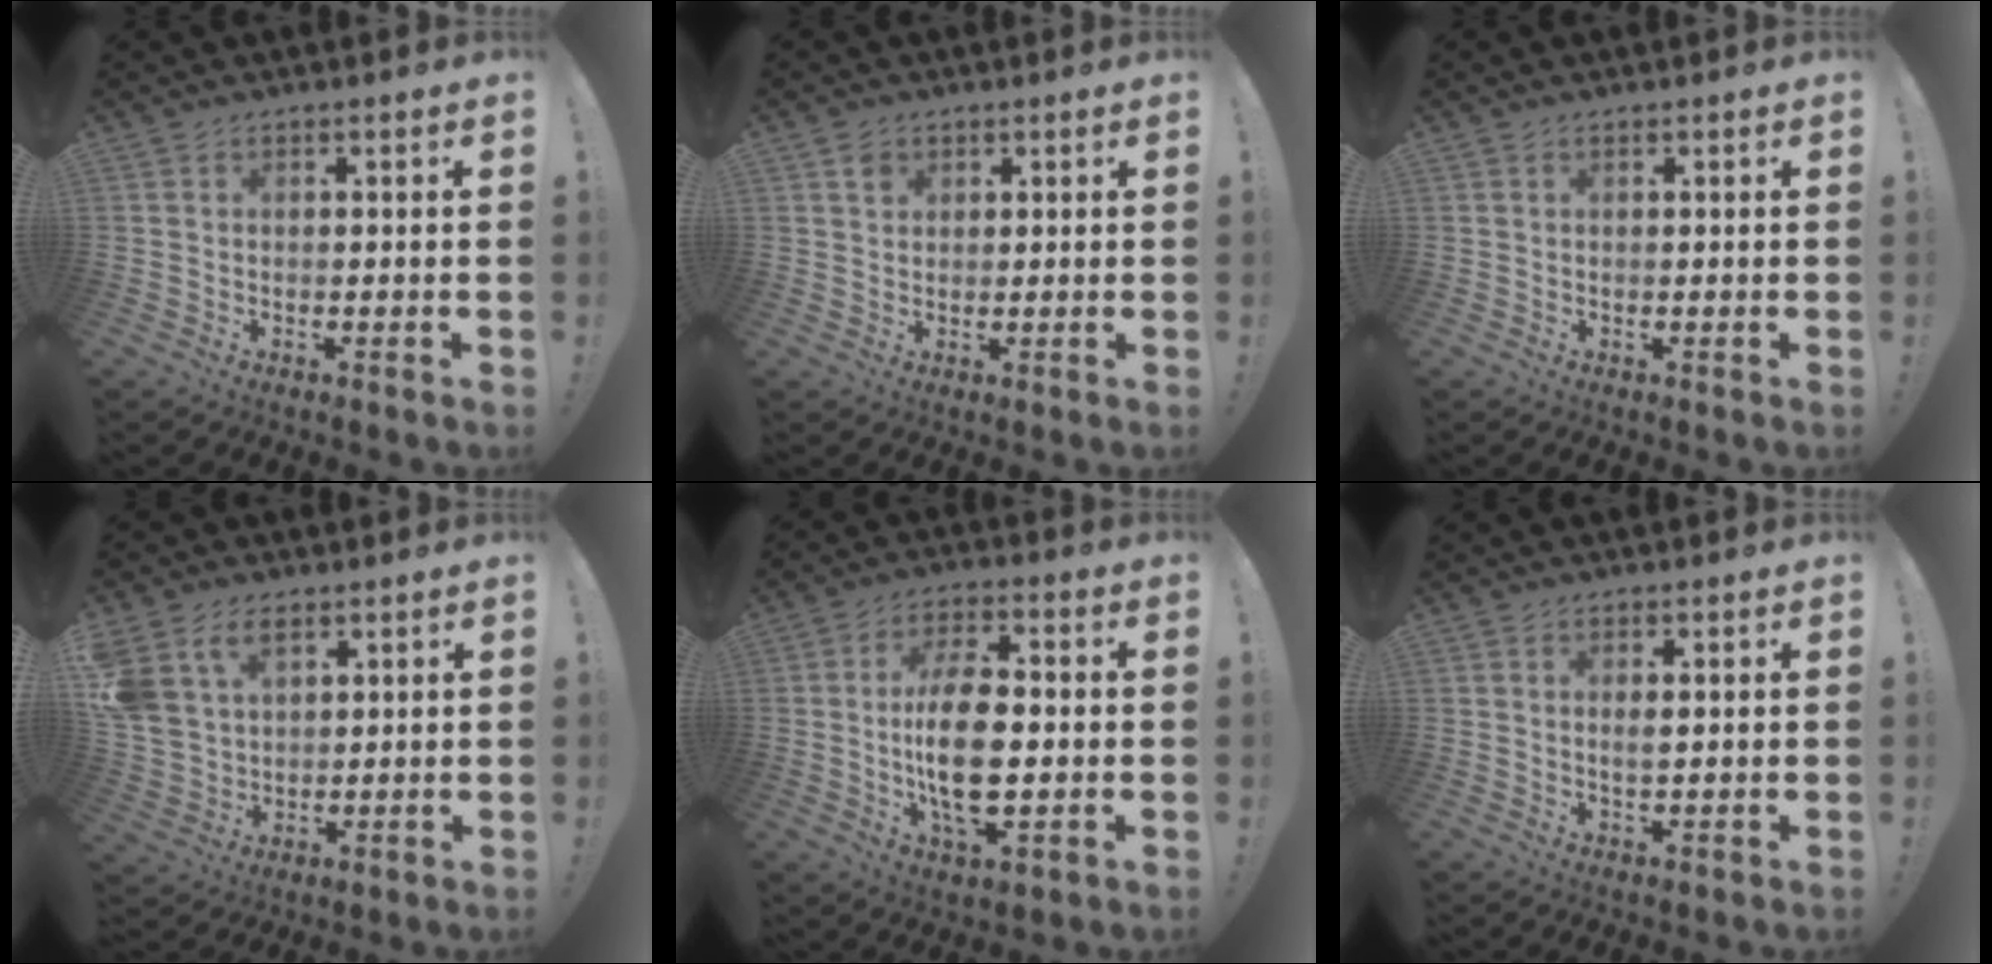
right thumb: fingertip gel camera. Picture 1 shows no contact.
{"total": 2.8, "force": [1.6, 2.2, 0.5], "torque": [0.007, -0.008, 0.026]}
{"total": 0.0}
{"total": 10.1, "force": [5.6, 6.7, 5.0], "torque": [-0.111, -0.021, 0.112]}
{"total": 15.8, "force": [-1.3, 7.5, 13.9], "torque": [-0.260, -0.007, -0.031]}
{"total": 1.9, "force": [0.4, 0.5, 1.8], "torque": [-0.025, -0.005, 0.005]}